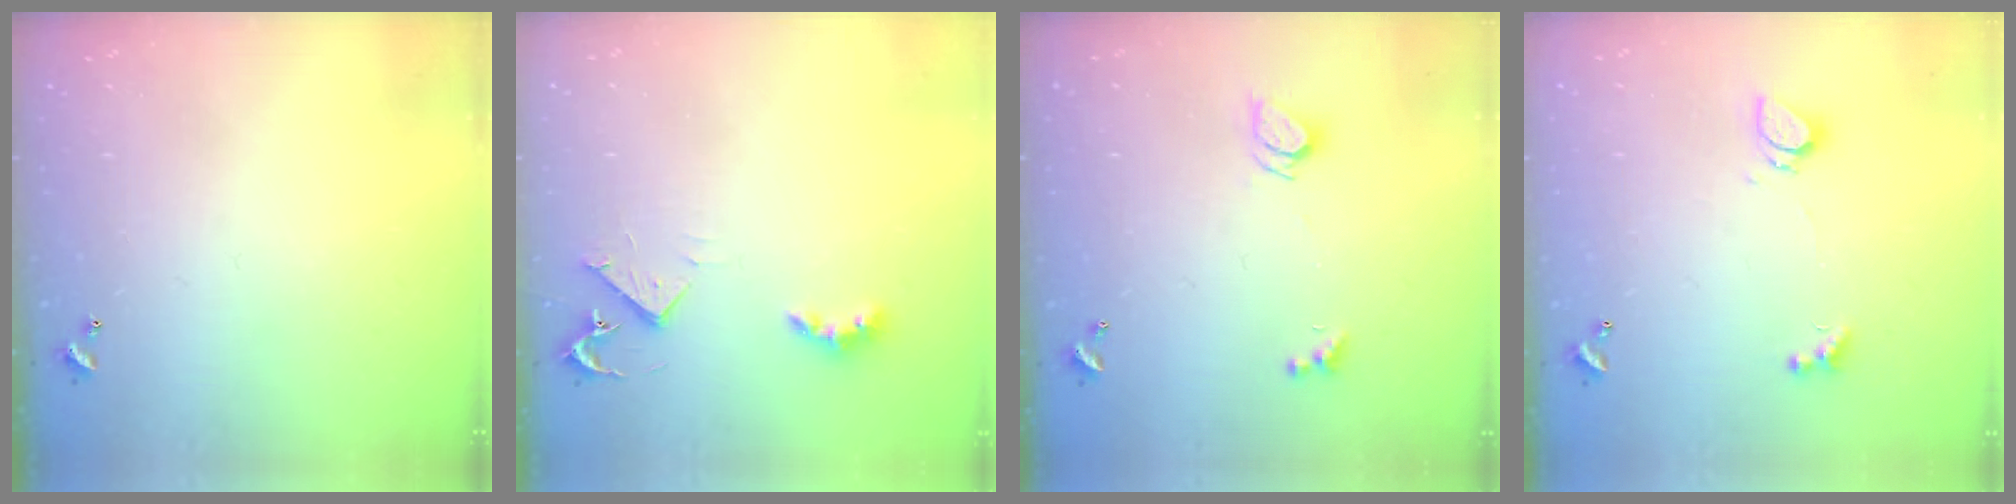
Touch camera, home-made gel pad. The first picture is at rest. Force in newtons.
{"total": 4.1, "press": 4.0, "slide": 0.5}
{"total": 2.3, "press": 2.3, "slide": 0.2}
{"total": 1.0, "press": 0.9, "slide": 0.4}